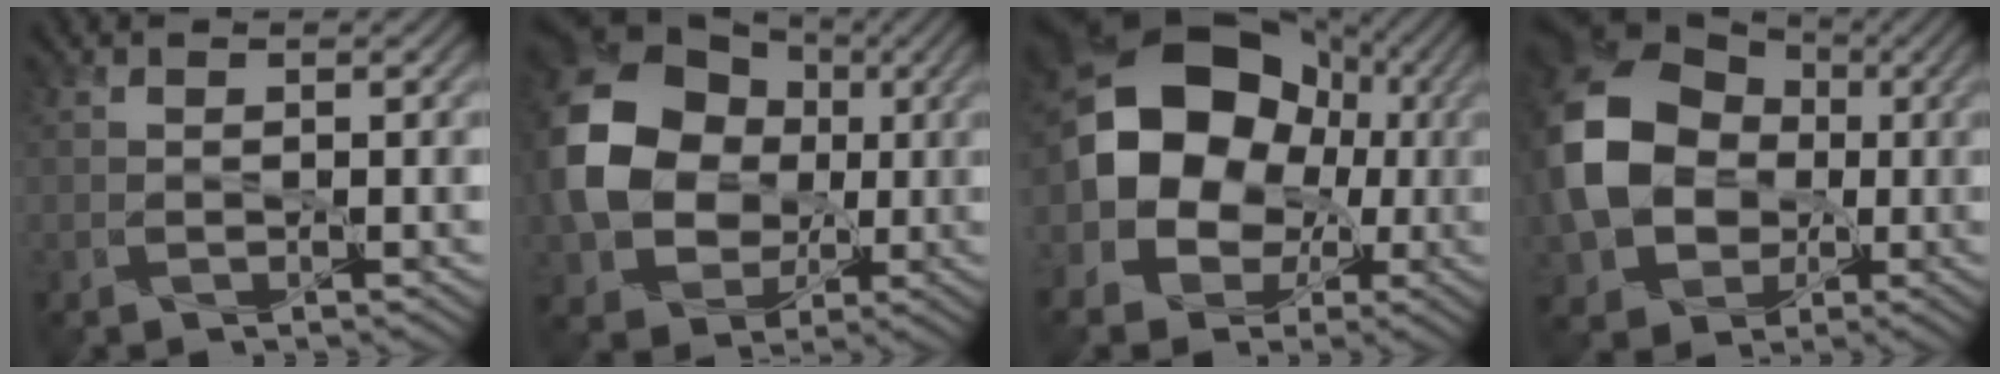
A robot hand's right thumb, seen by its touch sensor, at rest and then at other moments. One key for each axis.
{"total": 14.8, "fx": 0.4, "fy": 12.2, "fz": 8.4, "tx": -0.197, "ty": -0.003, "tz": 0.004}
{"total": 15.8, "fx": 0.0, "fy": 12.9, "fz": 9.0, "tx": -0.176, "ty": -0.002, "tz": -0.014}
{"total": 15.0, "fx": -0.1, "fy": 12.4, "fz": 8.6, "tx": -0.216, "ty": -0.017, "tz": 0.005}